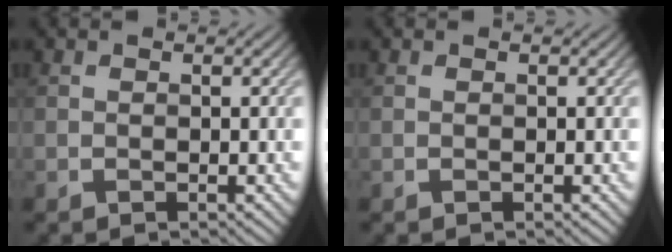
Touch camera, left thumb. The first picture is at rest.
{"total": 0.0}